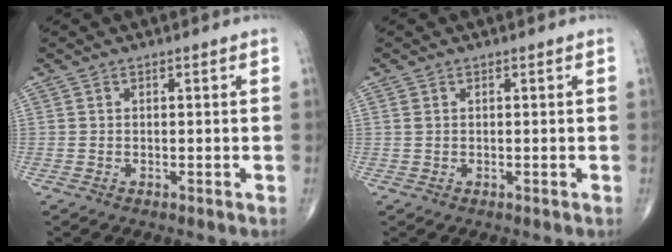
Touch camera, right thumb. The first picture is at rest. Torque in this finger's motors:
{"motor_torque": [0.04, -0.19, 0.26, 0.13, 0.00]}